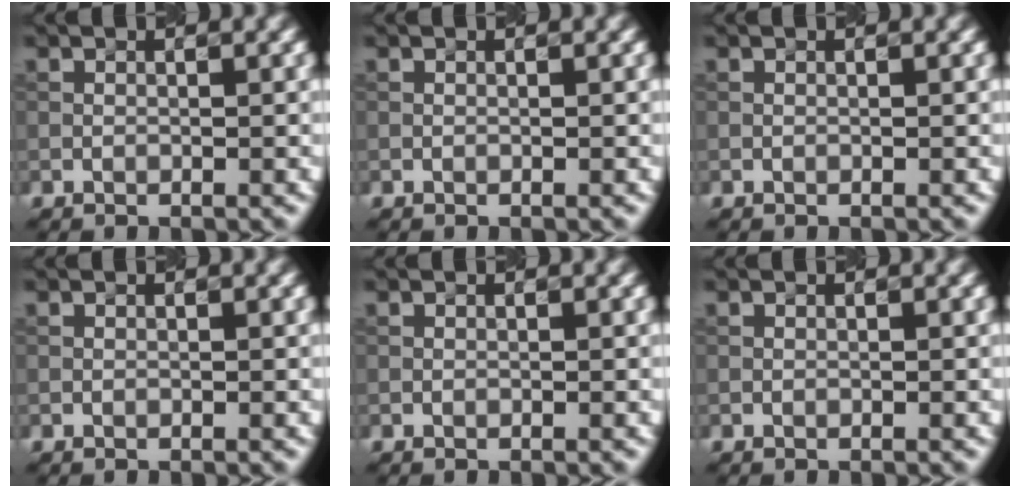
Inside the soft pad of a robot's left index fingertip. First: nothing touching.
{"total": 0.0}
{"total": 0.0}
{"total": 0.0}
{"total": 0.0}
{"total": 0.0}